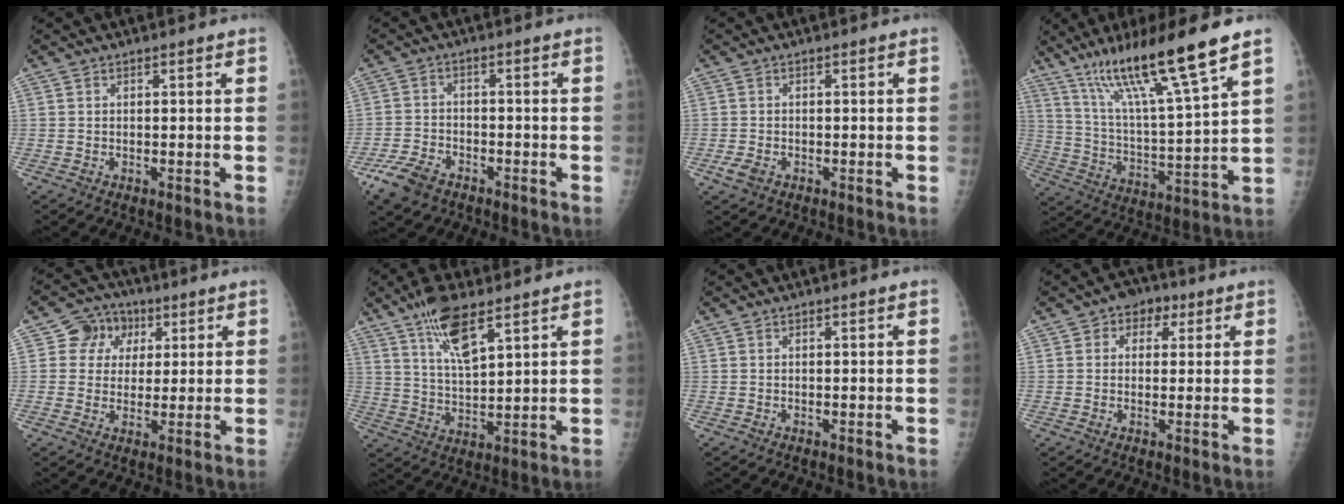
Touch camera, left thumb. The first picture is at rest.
{"total": 7.1, "force": [-4.7, 4.0, 3.4], "torque": [-0.073, 0.014, -0.087]}
{"total": 2.4, "force": [-1.1, 1.6, 1.4], "torque": [-0.027, -0.001, -0.019]}
{"total": 18.6, "force": [12.4, 1.0, 13.8], "torque": [-0.229, -0.057, 0.219]}
{"total": 7.9, "force": [2.5, 7.0, 2.7], "torque": [-0.003, 0.000, 0.037]}
{"total": 10.1, "force": [6.3, 3.3, 7.2], "torque": [-0.125, -0.028, 0.122]}
{"total": 0.0}
{"total": 5.3, "force": [2.1, 4.2, 2.6], "torque": [-0.001, 0.002, 0.024]}